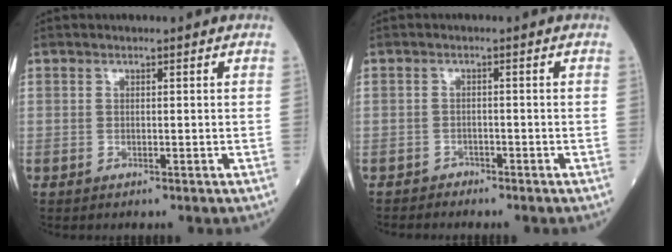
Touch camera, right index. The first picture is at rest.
{"total": 1.4, "force": [-1.3, 0.5, -0.3], "torque": [0.006, 0.002, -0.025]}